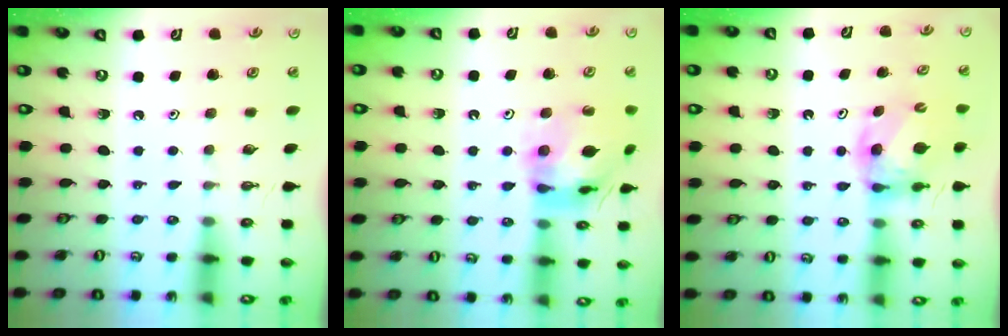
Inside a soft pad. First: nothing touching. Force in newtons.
{"total": 14.2, "press": 14.1, "slide": 1.5}
{"total": 6.2, "press": 6.2, "slide": 0.4}